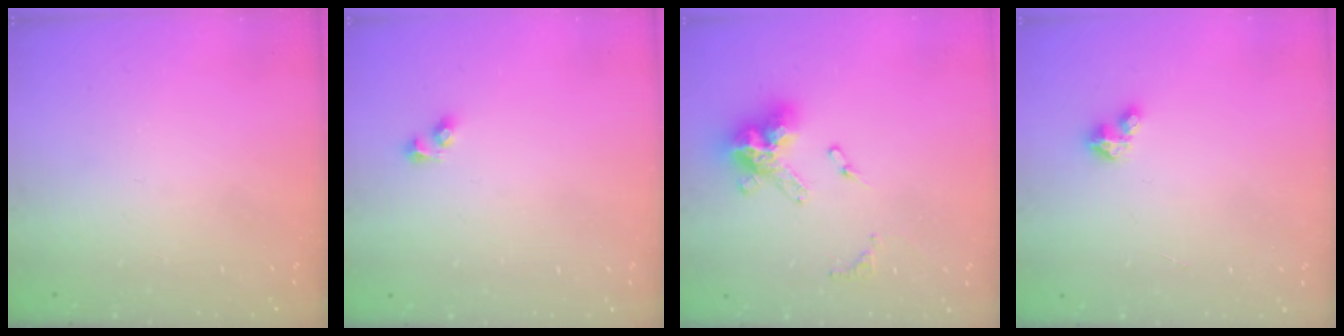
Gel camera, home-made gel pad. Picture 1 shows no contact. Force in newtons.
{"total": 2.7, "press": 2.5, "slide": 1.2}
{"total": 12.1, "press": 12.0, "slide": 1.1}
{"total": 2.7, "press": 2.7, "slide": 0.3}